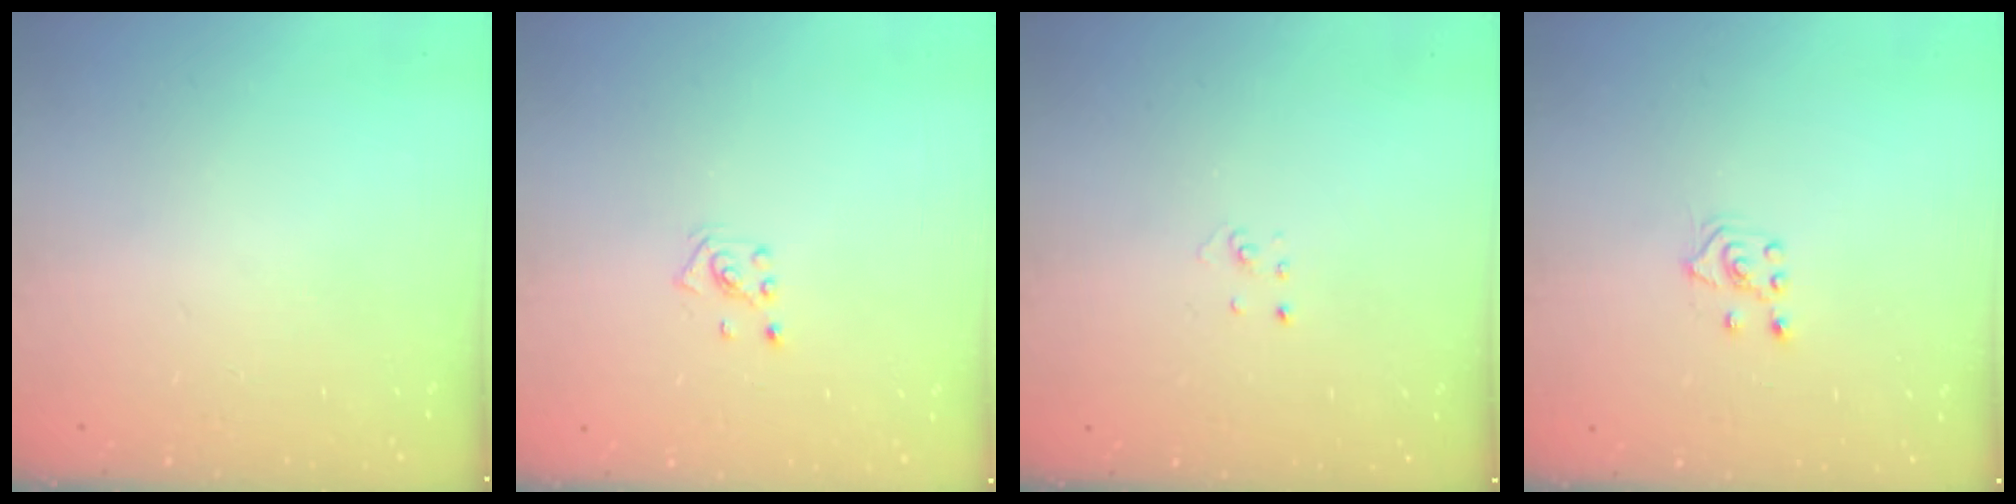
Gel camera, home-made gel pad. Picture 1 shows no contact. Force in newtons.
{"total": 2.2, "press": 2.2, "slide": 0.6}
{"total": 2.1, "press": 2.1, "slide": 0.1}
{"total": 3.0, "press": 2.9, "slide": 0.7}